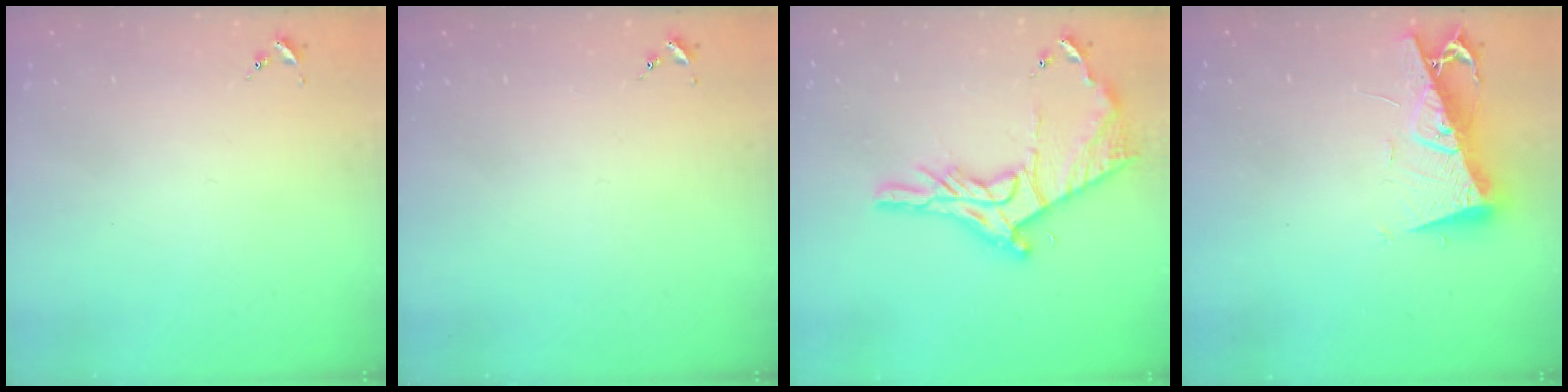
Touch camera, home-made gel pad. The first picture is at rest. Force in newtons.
{"total": 0.0}
{"total": 19.9, "press": 19.8, "slide": 1.4}
{"total": 9.9, "press": 9.8, "slide": 1.1}